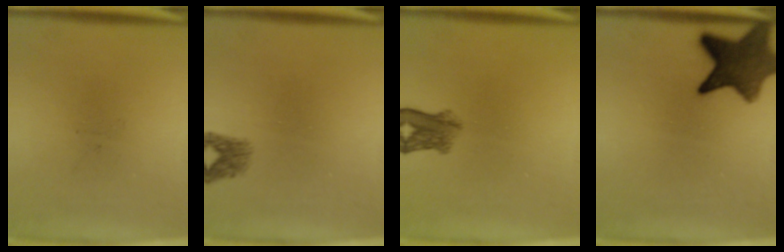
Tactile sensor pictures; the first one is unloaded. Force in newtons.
{"total": 1.8}
{"total": 3.8}
{"total": 11.3}